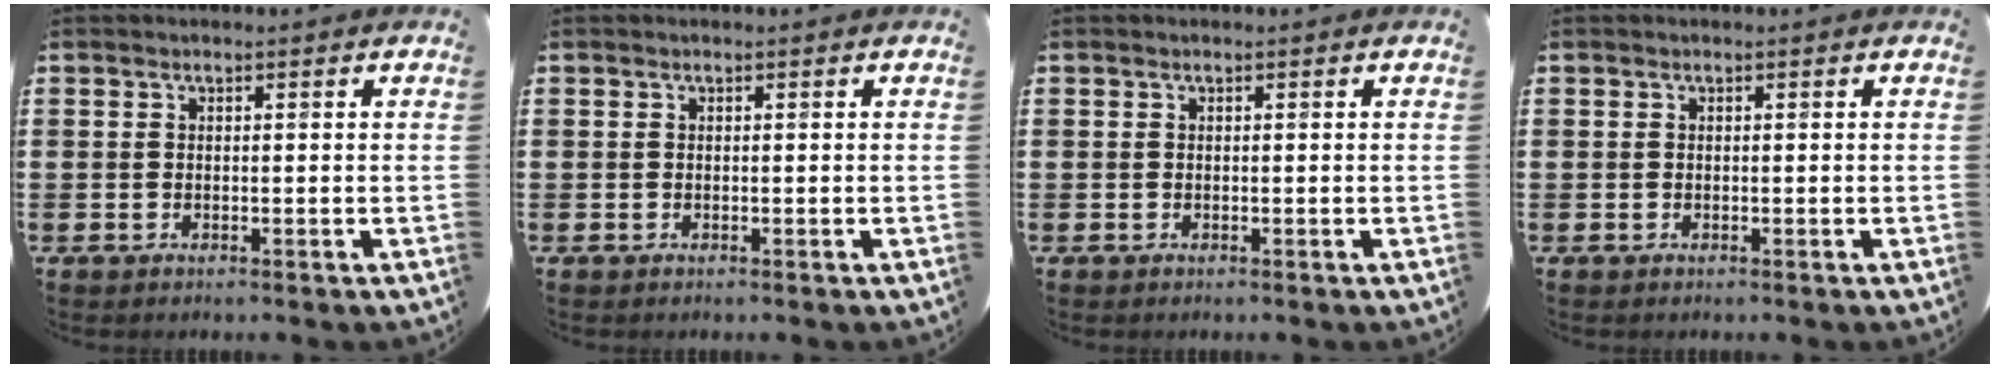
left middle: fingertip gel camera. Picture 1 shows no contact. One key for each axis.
{"total": 0.0}
{"total": 0.0}
{"total": 0.0}